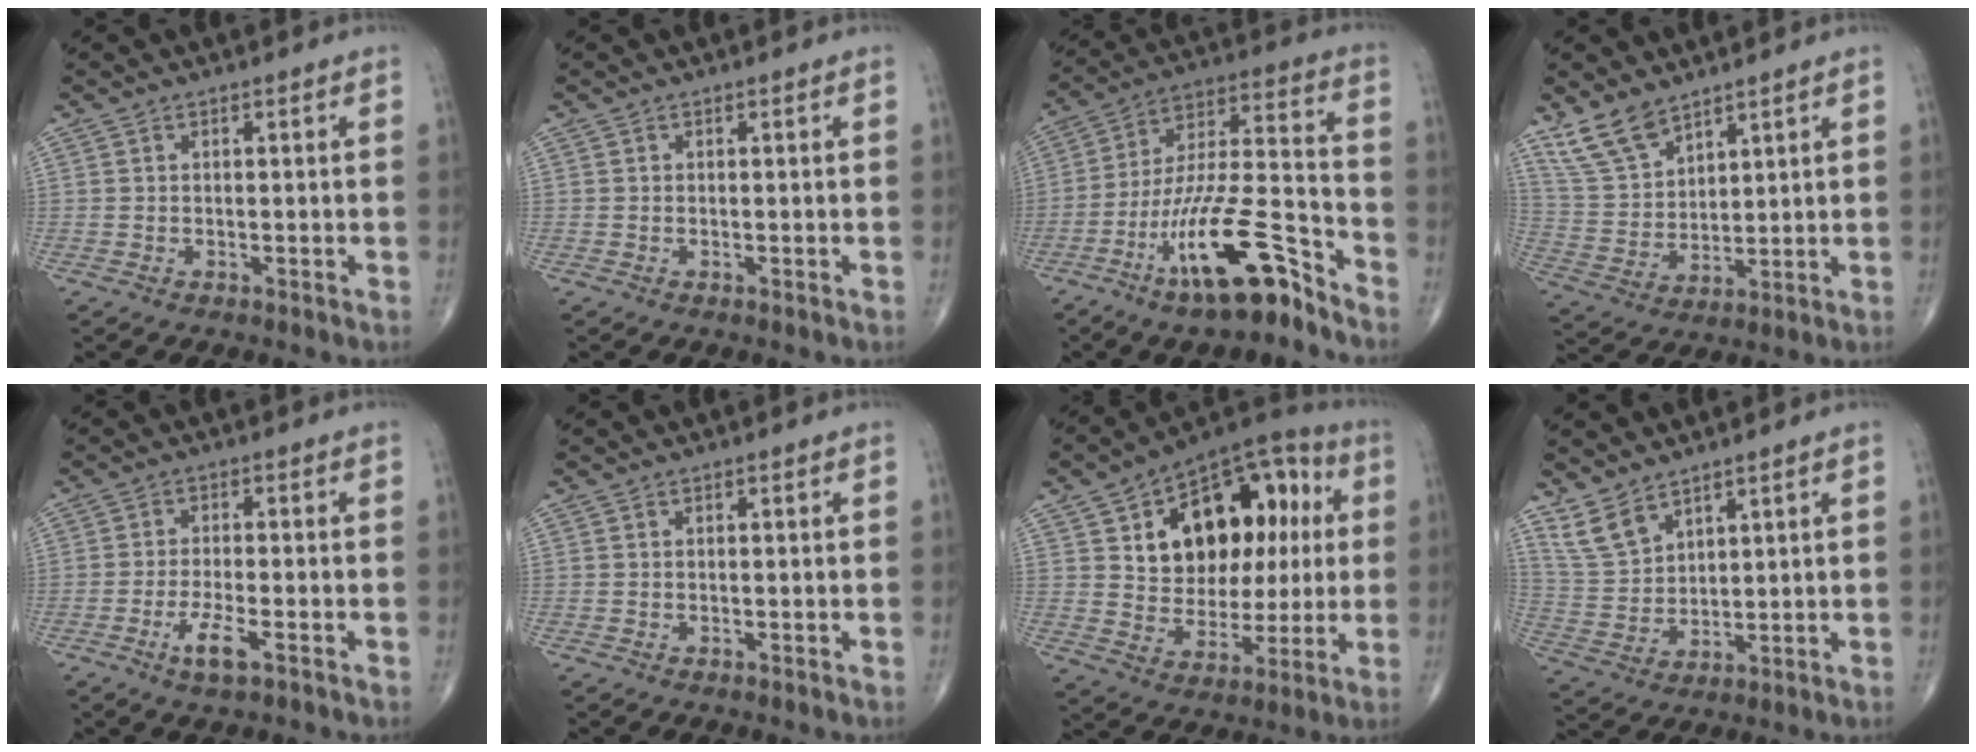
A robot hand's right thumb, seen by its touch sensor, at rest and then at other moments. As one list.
[{"total": 0.0}, {"total": 17.6, "force": [-10.7, 3.9, 13.4], "torque": [-0.253, 0.079, -0.194]}, {"total": 9.4, "force": [7.2, 4.4, 4.0], "torque": [-0.072, -0.031, 0.160]}, {"total": 4.8, "force": [-2.5, 1.1, 4.0], "torque": [-0.084, 0.006, -0.045]}, {"total": 0.0}, {"total": 22.9, "force": [5.4, 15.0, 16.5], "torque": [-0.187, 0.021, 0.087]}, {"total": 7.1, "force": [5.5, 3.5, 2.9], "torque": [-0.049, -0.026, 0.126]}]